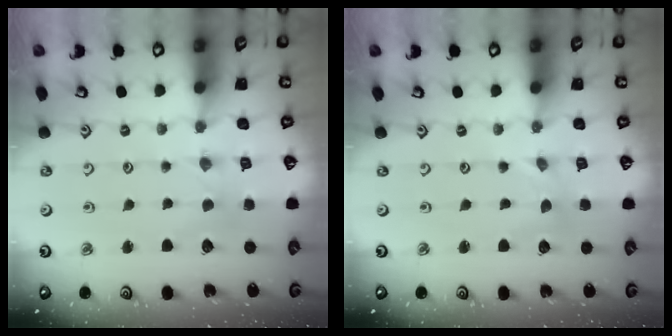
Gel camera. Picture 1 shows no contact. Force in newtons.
{"total": 0.0}